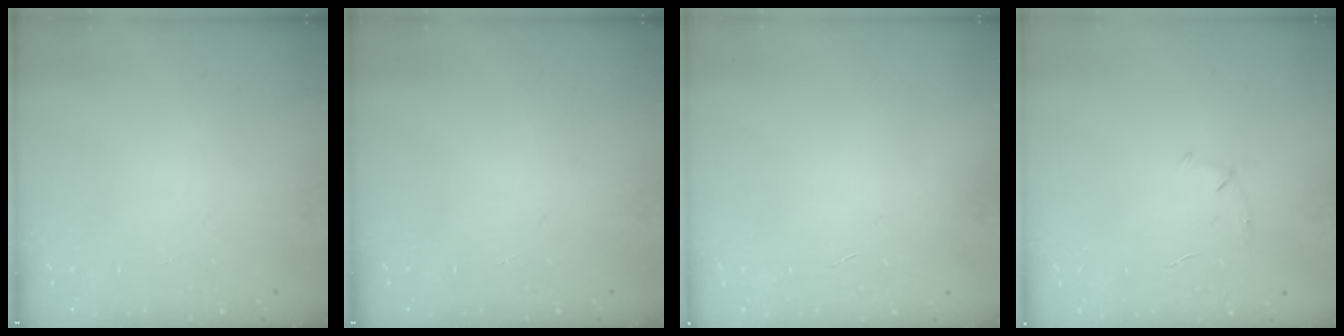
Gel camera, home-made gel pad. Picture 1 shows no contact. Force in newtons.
{"total": 0.0}
{"total": 0.0}
{"total": 4.3, "press": 4.2, "slide": 1.1}